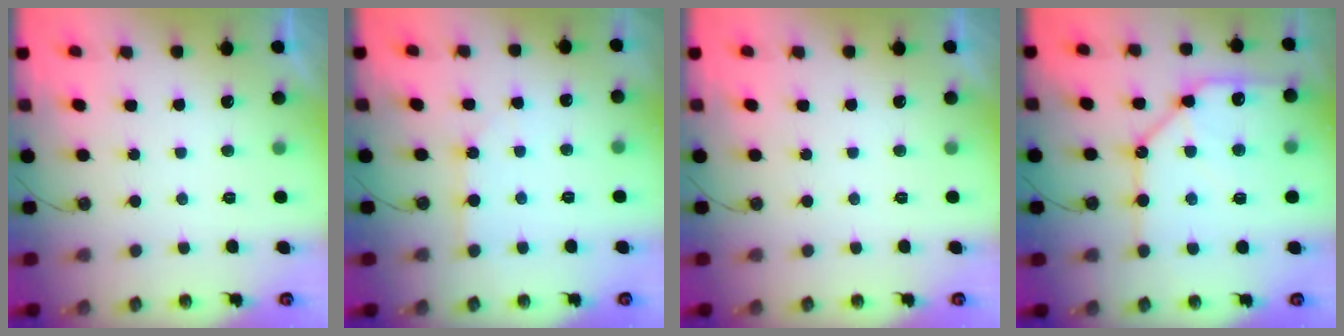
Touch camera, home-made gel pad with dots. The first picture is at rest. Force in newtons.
{"total": 2.8, "press": 2.8, "slide": 0.2}
{"total": 0.0}
{"total": 16.6, "press": 16.5, "slide": 1.9}